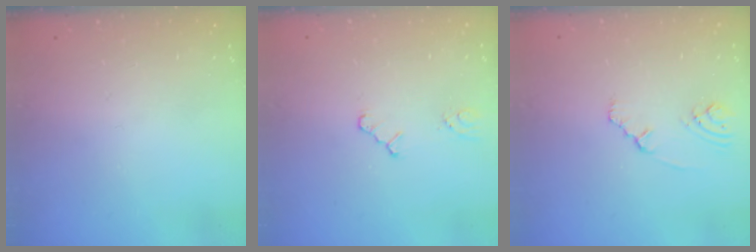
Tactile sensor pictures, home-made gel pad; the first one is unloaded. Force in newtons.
{"total": 2.0, "press": 2.0, "slide": 0.4}
{"total": 1.7, "press": 1.7, "slide": 0.4}